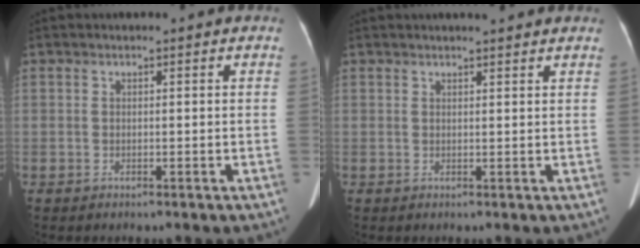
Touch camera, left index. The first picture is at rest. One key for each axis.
{"total": 4.1, "fx": 3.7, "fy": 0.4, "fz": 1.8, "tx": -0.024, "ty": 0.016, "tz": 0.040}